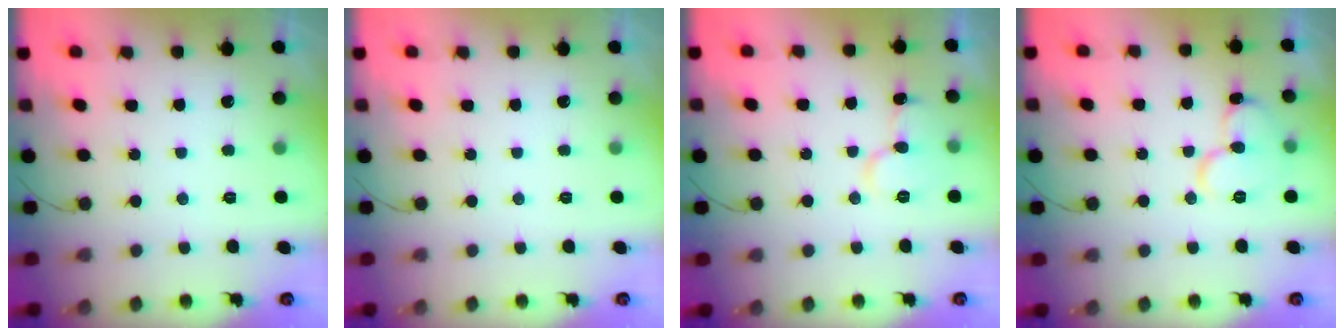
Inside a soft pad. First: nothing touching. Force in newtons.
{"total": 0.0}
{"total": 8.5, "press": 8.5, "slide": 1.0}
{"total": 11.6, "press": 11.5, "slide": 1.3}